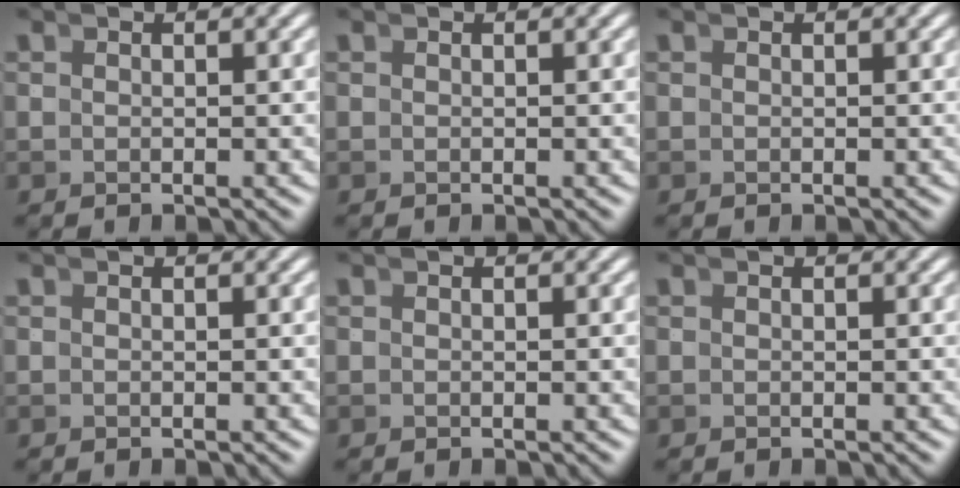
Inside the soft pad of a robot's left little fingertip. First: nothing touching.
{"total": 0.0}
{"total": 0.0}
{"total": 0.0}
{"total": 0.0}
{"total": 0.0}